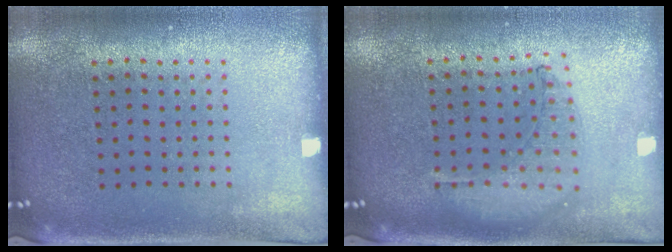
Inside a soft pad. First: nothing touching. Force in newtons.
{"total": 1.0, "press": 1.0, "slide": 0.2}